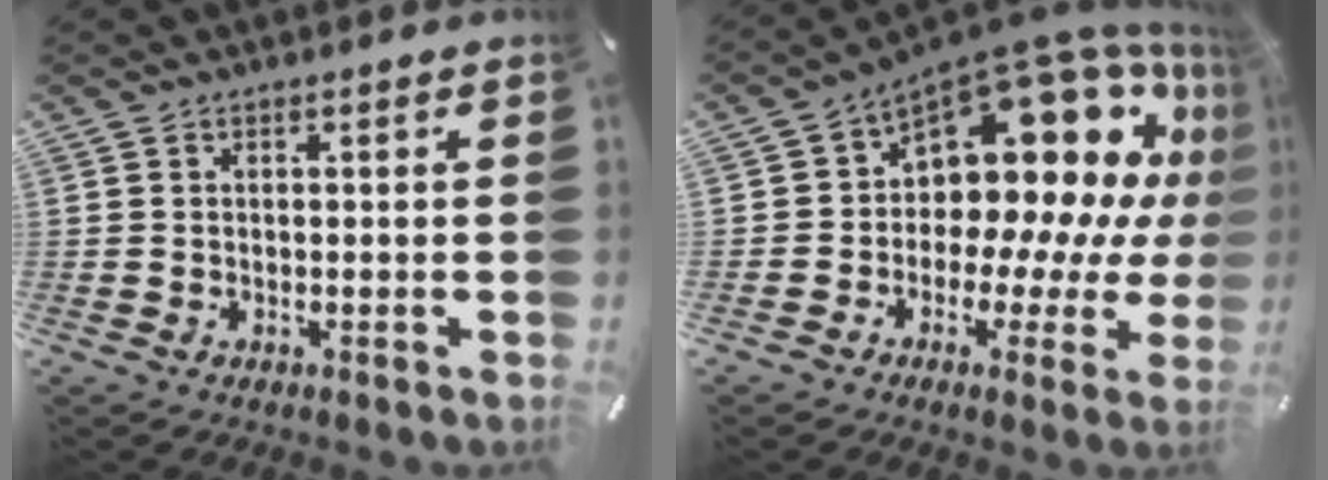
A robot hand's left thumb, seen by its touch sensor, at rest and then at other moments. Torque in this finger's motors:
{"motor_torque": [1.15, 1.05, 0.99, 0.56, 0.06]}